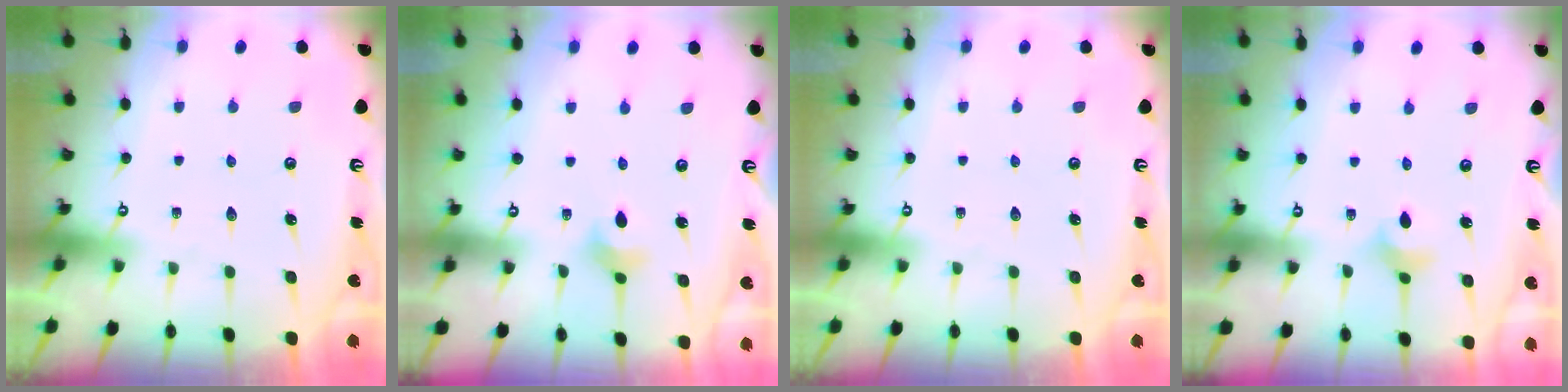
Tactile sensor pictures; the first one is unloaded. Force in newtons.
{"total": 2.9, "press": 2.8, "slide": 0.8}
{"total": 0.0}
{"total": 3.1, "press": 3.1, "slide": 0.2}